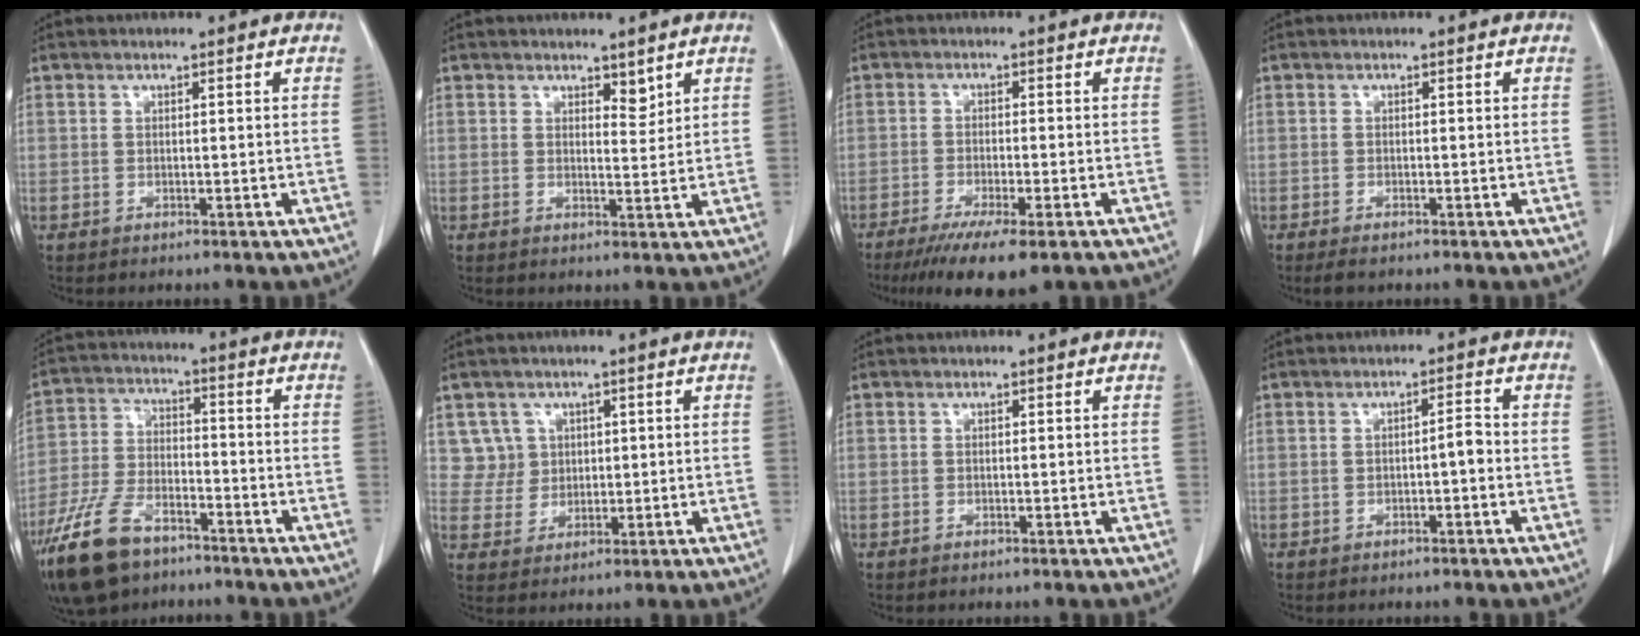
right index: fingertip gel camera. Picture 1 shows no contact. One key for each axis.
{"total": 2.3, "fx": 1.8, "fy": 0.9, "fz": 1.1, "tx": -0.018, "ty": -0.009, "tz": 0.030}
{"total": 9.5, "fx": -6.4, "fy": 1.1, "fz": 6.9, "tx": -0.108, "ty": -0.023, "tz": -0.098}
{"total": 2.0, "fx": -1.5, "fy": 0.6, "fz": 1.1, "tx": -0.019, "ty": -0.004, "tz": -0.021}
{"total": 12.3, "fx": -8.4, "fy": 5.6, "fz": 7.1, "tx": -0.156, "ty": -0.011, "tz": -0.159}
{"total": 4.6, "fx": 1.9, "fy": 4.2, "fz": -0.3, "tx": 0.014, "ty": 0.012, "tz": 0.042}
{"total": 0.0}
{"total": 1.9, "fx": -0.5, "fy": 0.3, "fz": 1.8, "tx": -0.024, "ty": 0.005, "tz": -0.007}